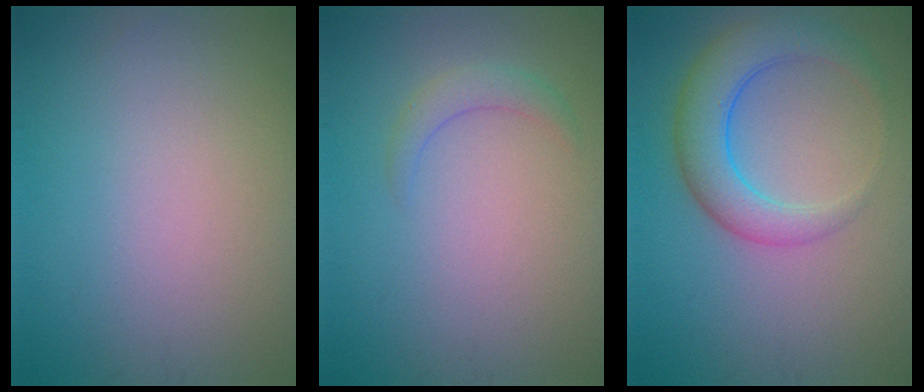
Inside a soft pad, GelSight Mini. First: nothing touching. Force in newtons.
{"total": 1.5, "press": 1.5, "slide": 0.1}
{"total": 5.1, "press": 5.1, "slide": 0.2}